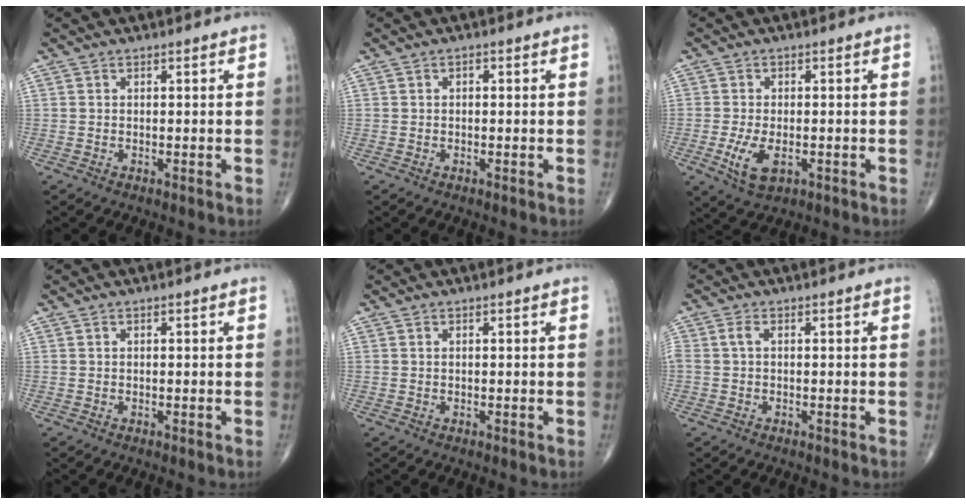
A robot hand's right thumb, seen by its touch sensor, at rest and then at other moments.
{"total": 0.6, "force": [0.0, 0.4, 0.4], "torque": [-0.001, 0.003, -0.004]}
{"total": 6.0, "force": [-1.8, 3.1, 4.8], "torque": [-0.097, -0.007, -0.025]}
{"total": 0.0}
{"total": 0.0}
{"total": 1.9, "force": [0.1, 1.0, 1.7], "torque": [-0.044, 0.006, 0.000]}